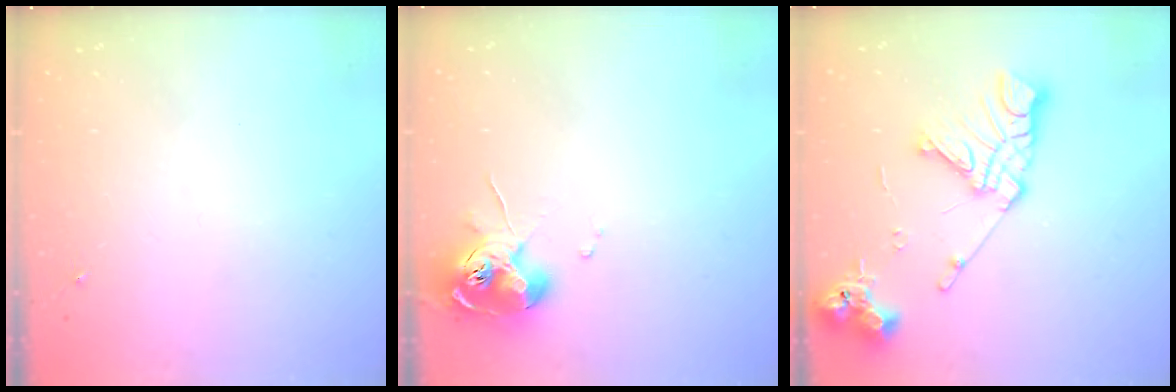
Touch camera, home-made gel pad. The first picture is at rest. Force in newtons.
{"total": 10.4, "press": 10.3, "slide": 1.0}
{"total": 15.5, "press": 15.4, "slide": 1.9}